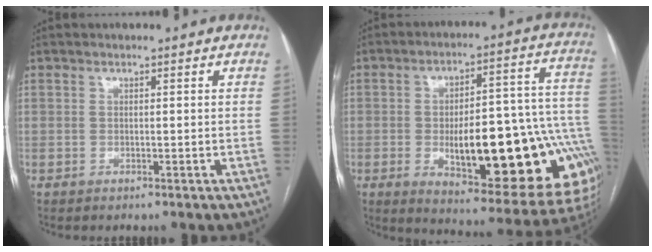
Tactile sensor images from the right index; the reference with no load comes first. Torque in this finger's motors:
{"motor_torque": [2.14, 0.00, 1.02, 0.21]}